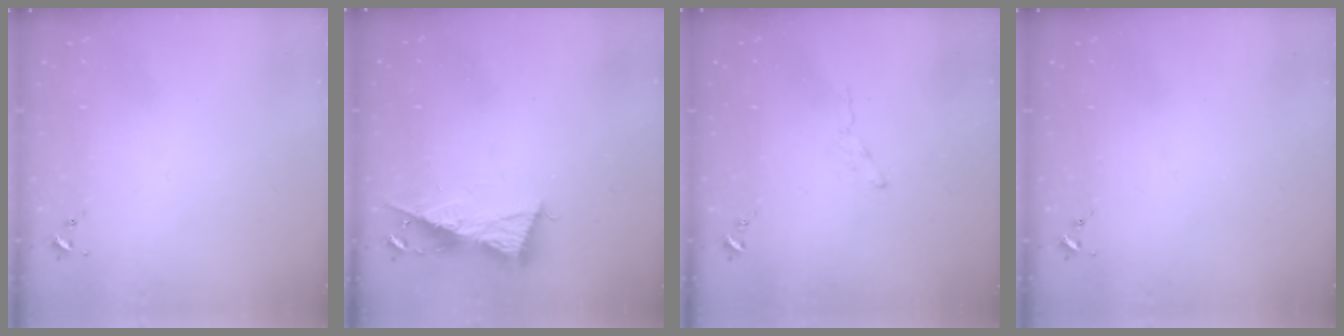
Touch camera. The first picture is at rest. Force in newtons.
{"total": 9.4, "press": 9.4, "slide": 0.6}
{"total": 3.7, "press": 3.7, "slide": 0.3}
{"total": 0.0}